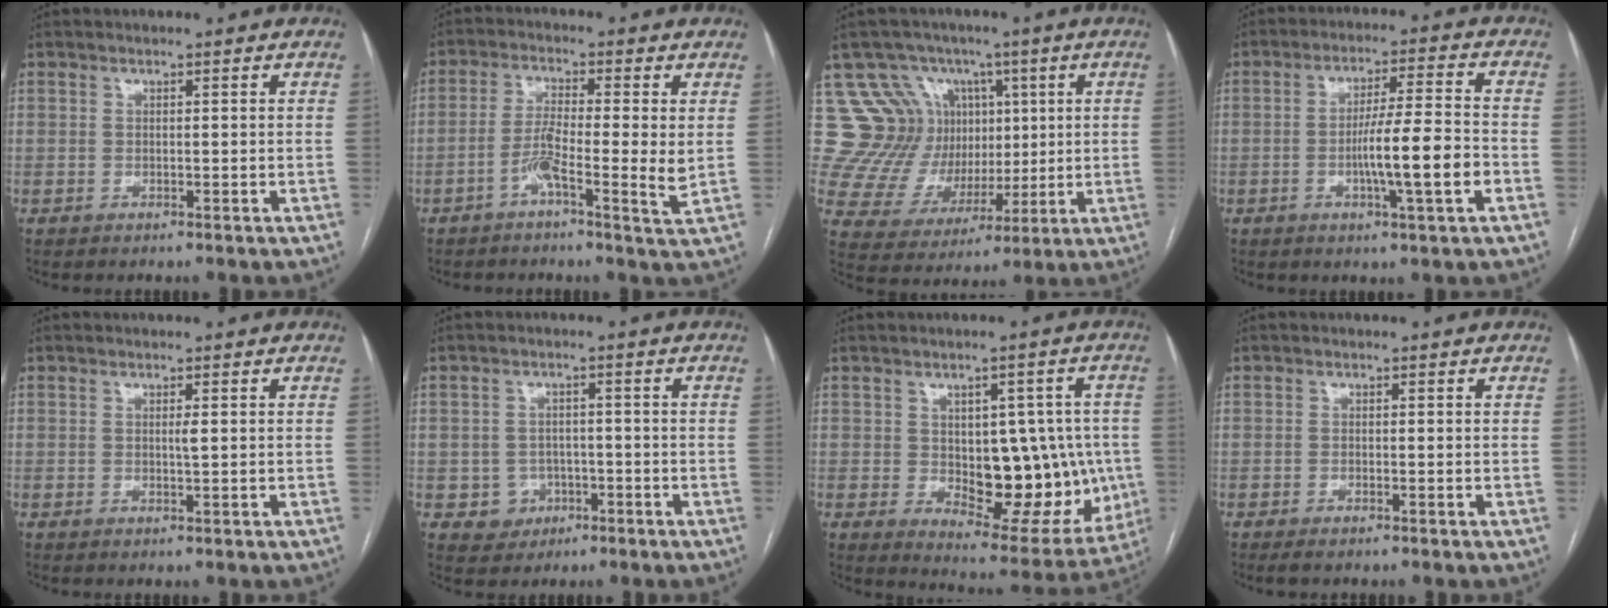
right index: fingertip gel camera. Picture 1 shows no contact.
{"total": 6.3, "force": [-1.4, 0.1, 6.2], "torque": [-0.116, 0.002, -0.032]}
{"total": 14.4, "force": [5.7, 12.7, 3.6], "torque": [-0.072, 0.064, 0.122]}
{"total": 9.7, "force": [-2.8, -0.1, 9.3], "torque": [-0.156, 0.001, -0.047]}
{"total": 0.9, "force": [0.1, -0.1, 0.9], "torque": [-0.018, -0.001, 0.002]}
{"total": 4.1, "force": [-1.5, 3.8, 0.3], "torque": [0.005, 0.013, -0.014]}
{"total": 15.8, "force": [-1.0, 7.9, 13.7], "torque": [-0.171, 0.004, 0.009]}
{"total": 1.5, "force": [-1.3, 0.3, 0.8], "torque": [-0.016, -0.003, -0.017]}